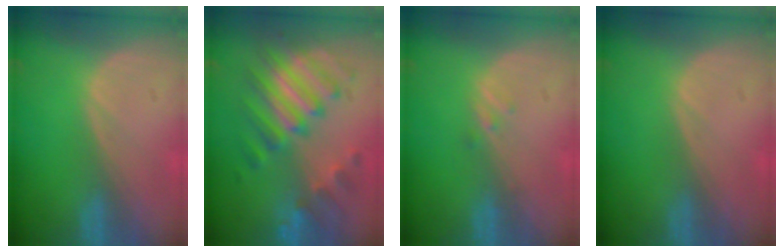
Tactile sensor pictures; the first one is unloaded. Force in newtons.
{"total": 9.3, "press": 9.3, "slide": 0.6}
{"total": 0.8, "press": 0.8, "slide": 0.1}
{"total": 0.0}